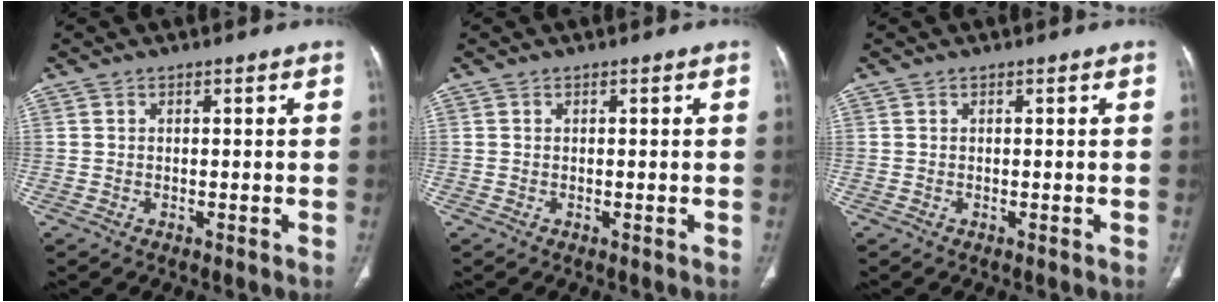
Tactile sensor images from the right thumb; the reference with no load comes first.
{"total": 0.0}
{"total": 0.0}